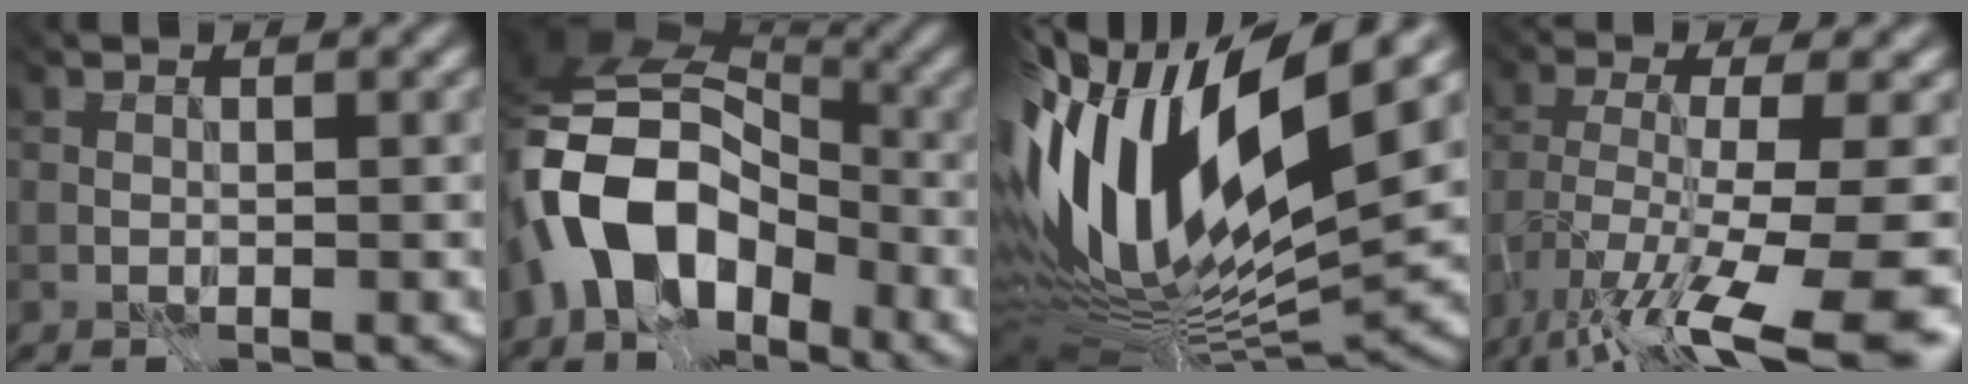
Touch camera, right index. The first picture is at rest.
{"total": 10.4, "force": [-6.2, 5.6, 6.2], "torque": [-0.120, -0.007, -0.105]}
{"total": 14.3, "force": [1.6, 5.0, 13.3], "torque": [-0.258, -0.009, 0.044]}
{"total": 13.6, "force": [-9.4, 1.7, 9.7], "torque": [-0.180, -0.024, -0.122]}